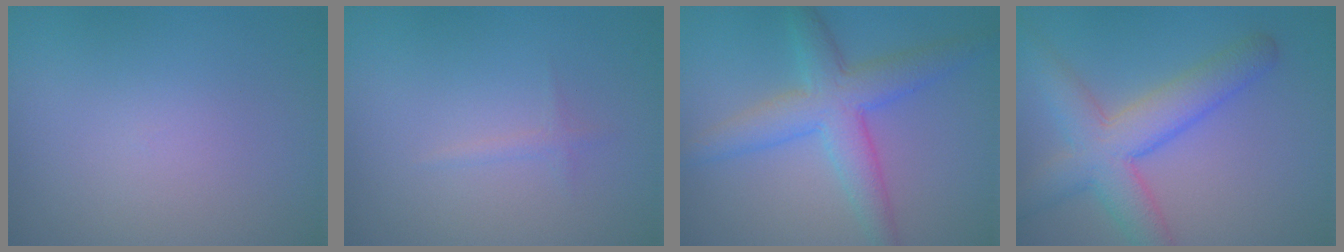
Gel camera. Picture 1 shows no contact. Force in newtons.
{"total": 0.7, "press": 0.7, "slide": 0.1}
{"total": 5.3, "press": 5.3, "slide": 0.1}
{"total": 6.0, "press": 6.0, "slide": 0.2}